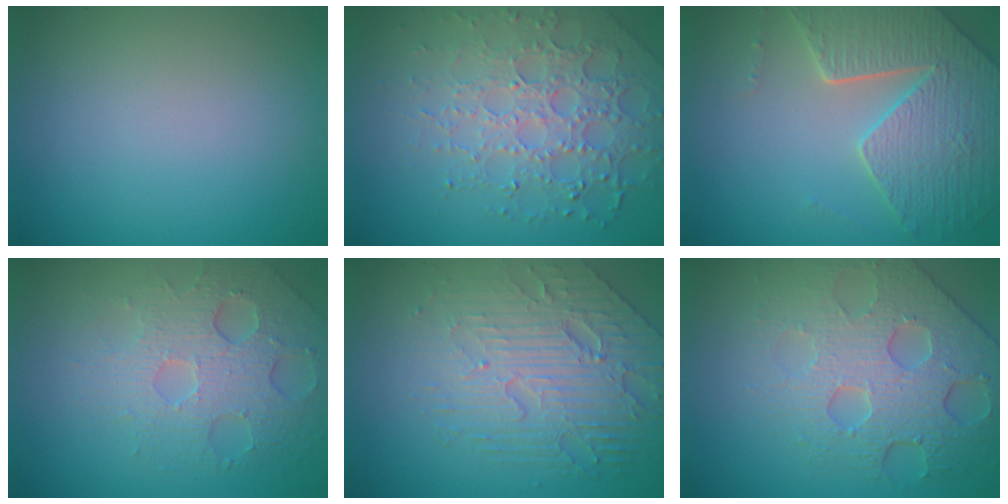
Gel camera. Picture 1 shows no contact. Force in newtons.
{"total": 6.2, "press": 4.8, "slide": 3.9}
{"total": 6.7, "press": 5.4, "slide": 4.1}
{"total": 4.7, "press": 4.0, "slide": 2.5}
{"total": 6.8, "press": 4.9, "slide": 4.8}
{"total": 6.3, "press": 5.2, "slide": 3.7}